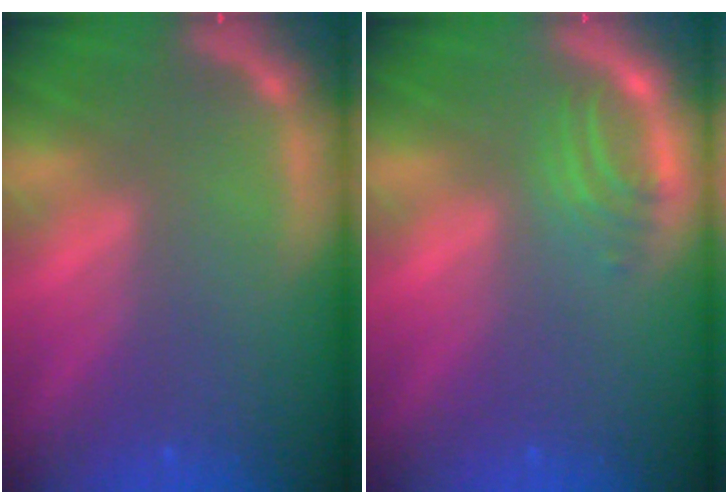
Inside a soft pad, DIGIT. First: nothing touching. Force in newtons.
{"total": 2.5}